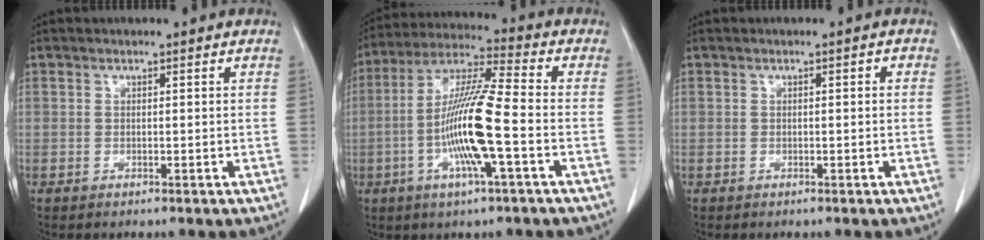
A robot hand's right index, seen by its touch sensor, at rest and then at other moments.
{"total": 13.6, "force": [-3.2, 0.5, 13.2], "torque": [-0.260, -0.001, -0.066]}
{"total": 0.6, "force": [-0.1, 0.2, 0.5], "torque": [-0.007, 0.003, -0.002]}